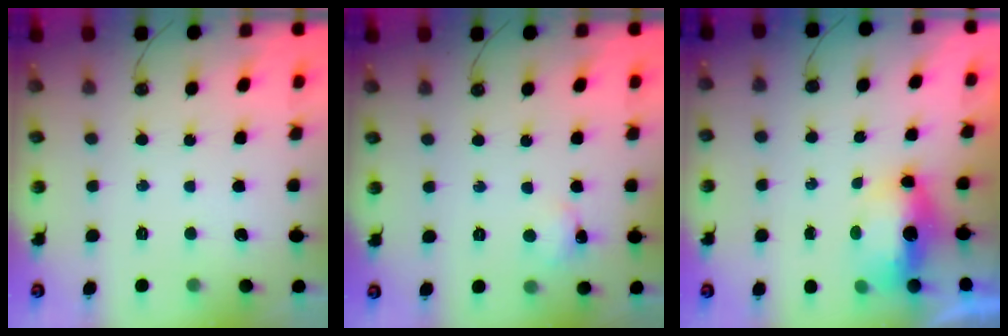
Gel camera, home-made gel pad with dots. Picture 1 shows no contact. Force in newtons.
{"total": 3.2, "press": 3.2, "slide": 0.6}
{"total": 7.1, "press": 7.1, "slide": 0.7}